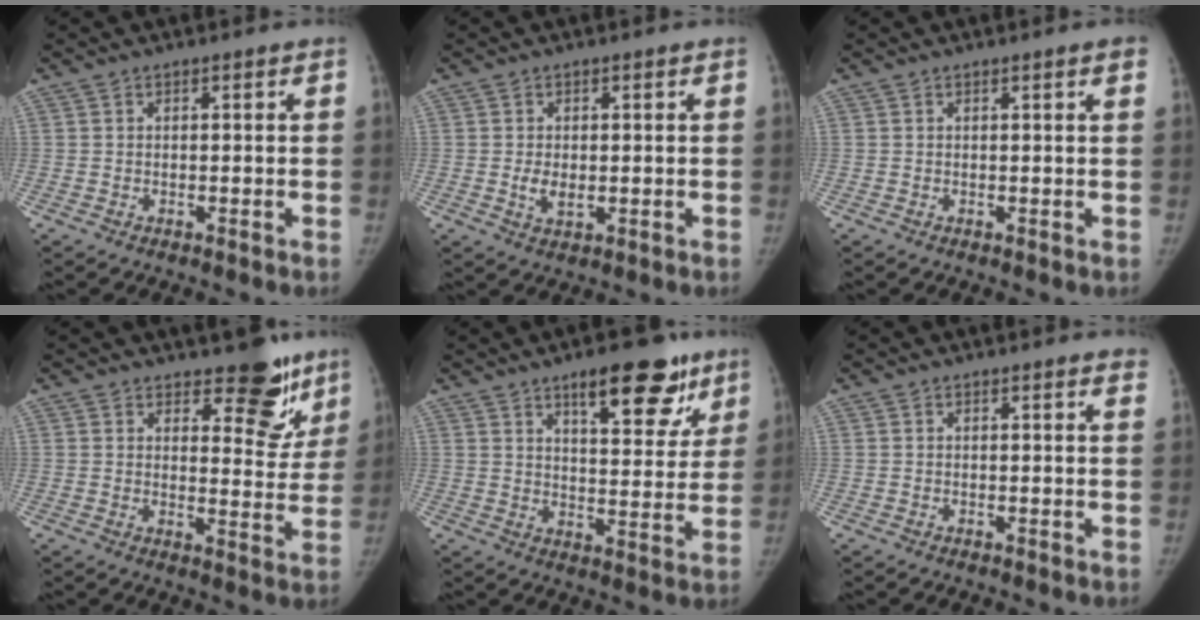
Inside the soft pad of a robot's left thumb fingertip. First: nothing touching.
{"total": 3.2, "force": [-0.4, 2.0, 2.5], "torque": [-0.042, -0.006, -0.002]}
{"total": 1.8, "force": [1.1, 0.1, 1.5], "torque": [-0.018, 0.002, 0.011]}
{"total": 10.4, "force": [7.4, 4.7, 5.6], "torque": [-0.022, -0.052, 0.101]}
{"total": 15.3, "force": [9.4, 5.8, 10.6], "torque": [-0.094, -0.042, 0.134]}
{"total": 2.3, "force": [2.0, 0.4, 0.9], "torque": [-0.005, -0.006, 0.009]}